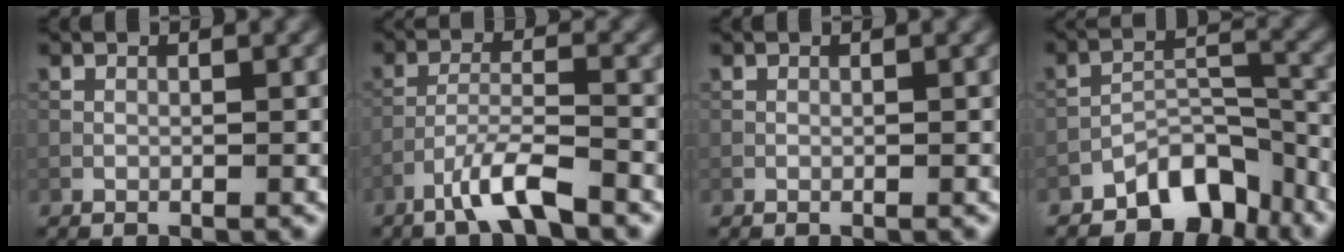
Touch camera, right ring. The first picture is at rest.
{"total": 4.4, "force": [-3.2, 0.6, 3.0], "torque": [-0.058, 0.007, -0.070]}
{"total": 0.0}
{"total": 5.9, "force": [-4.5, 2.7, 2.6], "torque": [-0.022, 0.004, -0.081]}